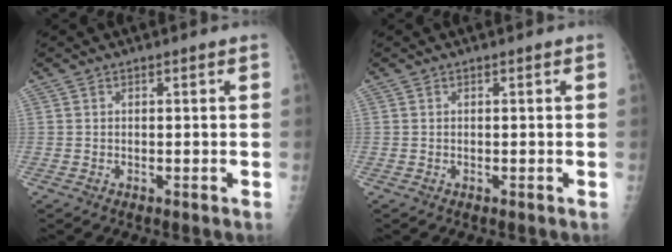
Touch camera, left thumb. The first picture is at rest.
{"total": 0.0}